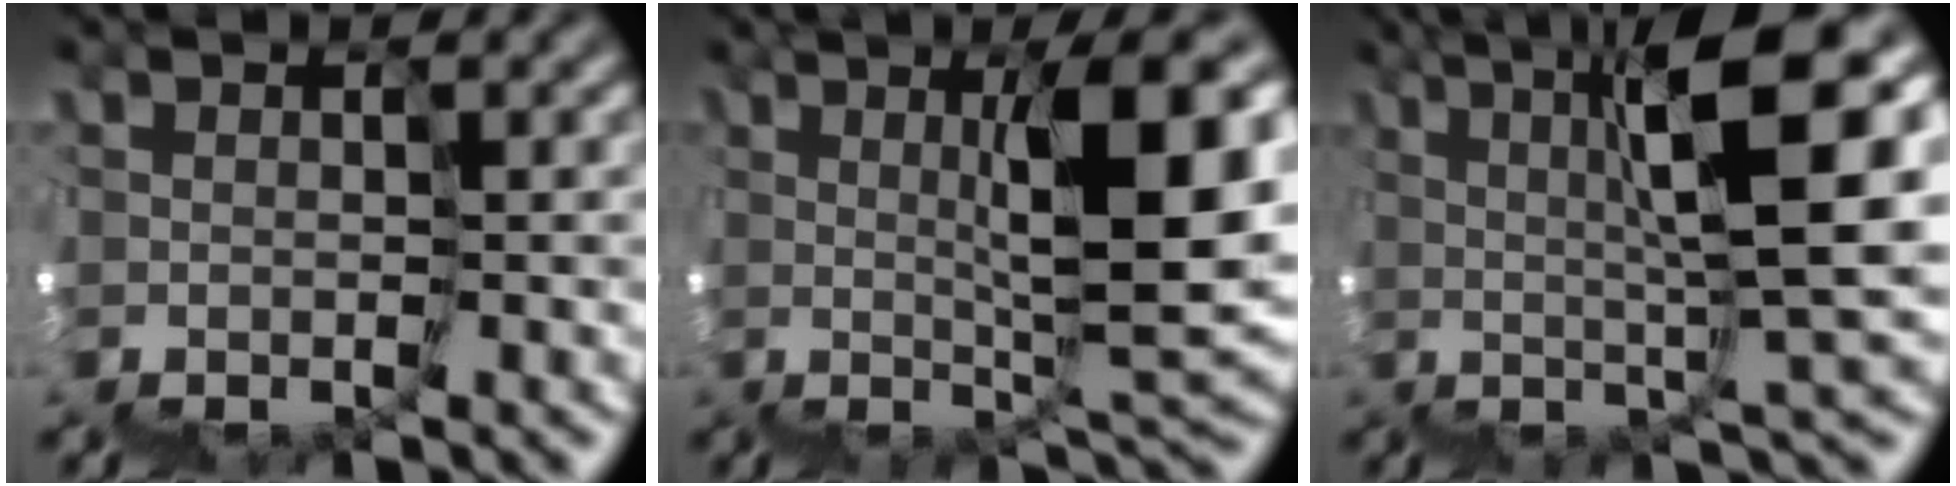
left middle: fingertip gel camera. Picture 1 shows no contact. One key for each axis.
{"total": 7.9, "fx": 2.7, "fy": 0.2, "fz": 7.4, "tx": -0.097, "ty": 0.019, "tz": 0.045}
{"total": 9.2, "fx": 3.1, "fy": -0.3, "fz": 8.7, "tx": -0.124, "ty": 0.039, "tz": 0.055}